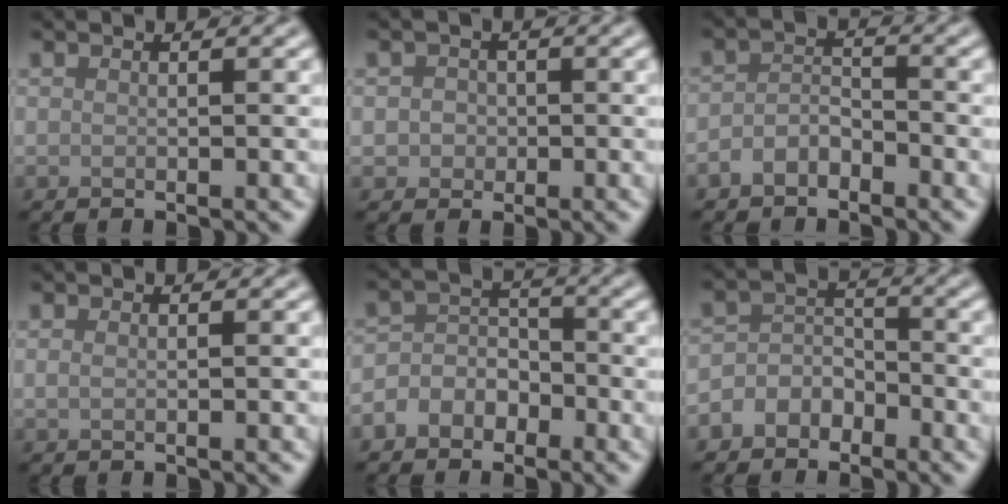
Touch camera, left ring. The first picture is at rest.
{"total": 1.6, "force": [-0.1, 1.6, 0.5], "torque": [0.007, -0.005, -0.004]}
{"total": 2.1, "force": [-1.5, 1.1, 0.9], "torque": [-0.019, 0.007, -0.033]}
{"total": 0.5, "force": [0.2, 0.2, 0.4], "torque": [-0.009, 0.002, 0.004]}
{"total": 3.4, "force": [-1.9, 2.6, 1.0], "torque": [0.005, 0.013, -0.051]}
{"total": 3.1, "force": [-2.0, 2.3, 0.8], "torque": [0.011, 0.014, -0.052]}